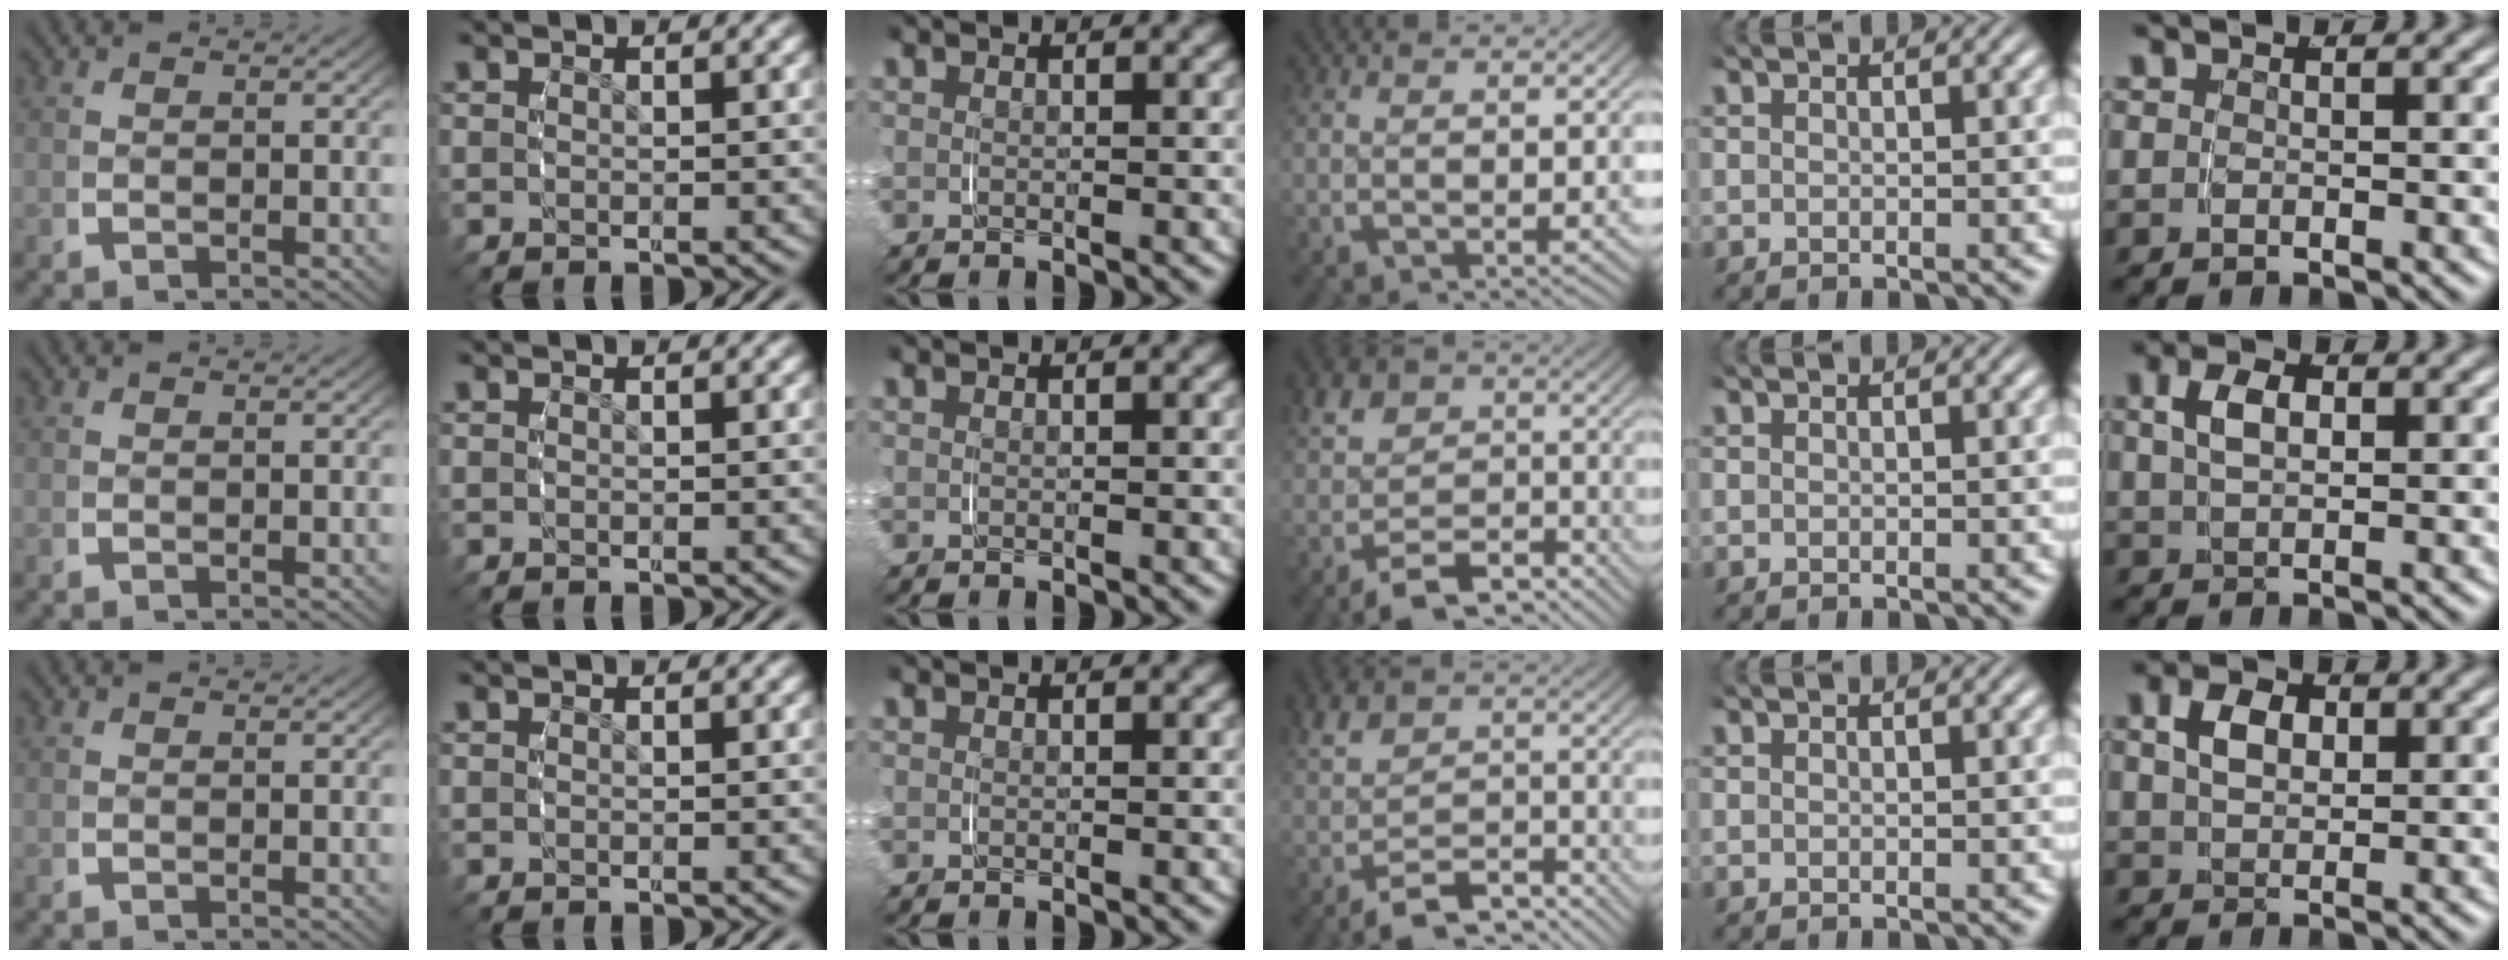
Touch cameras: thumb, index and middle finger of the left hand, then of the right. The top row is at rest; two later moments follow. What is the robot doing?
{"motion": "grasp_and_lifting", "object": "ribbon"}